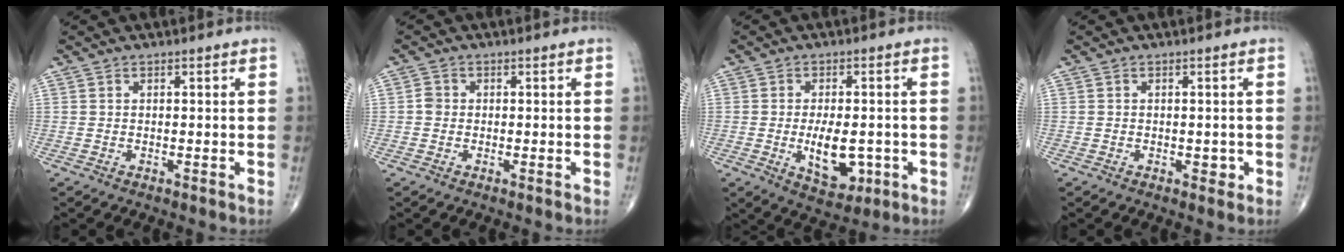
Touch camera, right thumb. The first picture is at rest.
{"total": 1.7, "force": [-0.2, 1.5, 0.7], "torque": [-0.005, 0.005, -0.006]}
{"total": 9.1, "force": [-1.9, 4.8, 7.5], "torque": [-0.103, -0.003, -0.018]}
{"total": 1.4, "force": [-0.4, 1.0, 1.0], "torque": [-0.006, 0.000, -0.006]}